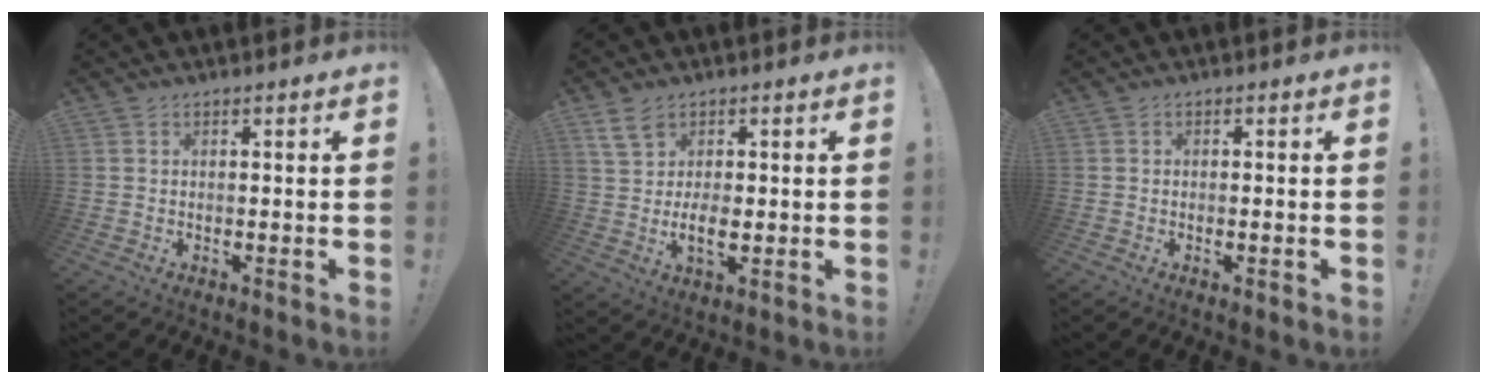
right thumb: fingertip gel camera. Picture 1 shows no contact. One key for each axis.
{"total": 7.5, "fx": 1.3, "fy": 4.5, "fz": 5.9, "tx": -0.107, "ty": -0.008, "tz": 0.025}
{"total": 0.9, "fx": -0.1, "fy": -0.1, "fz": 0.9, "tx": -0.015, "ty": -0.001, "tz": -0.002}